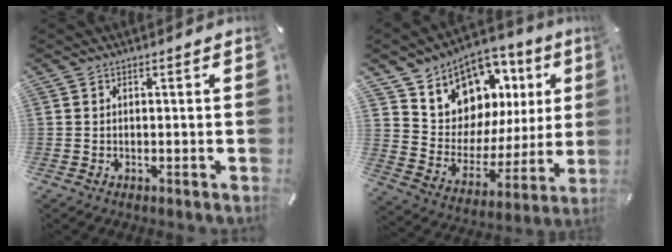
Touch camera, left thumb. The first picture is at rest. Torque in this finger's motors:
{"motor_torque": [2.30, 2.29, 1.30, -1.28, 0.15]}